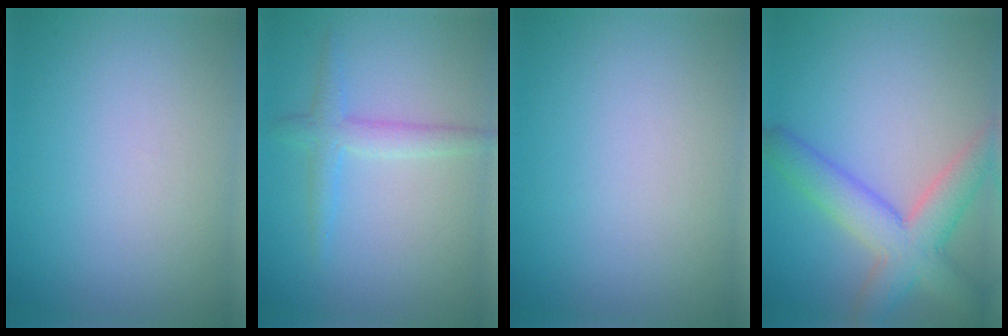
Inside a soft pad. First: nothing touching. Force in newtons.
{"total": 2.4, "press": 2.4, "slide": 0.2}
{"total": 0.0}
{"total": 6.2, "press": 6.2, "slide": 0.4}